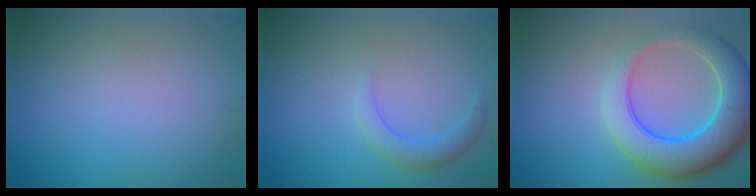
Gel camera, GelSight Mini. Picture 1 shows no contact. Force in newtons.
{"total": 2.0, "press": 2.0, "slide": 0.1}
{"total": 7.9, "press": 7.9, "slide": 0.3}